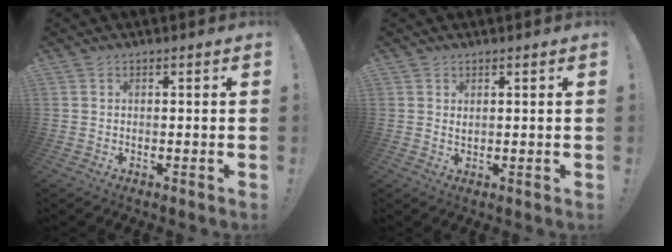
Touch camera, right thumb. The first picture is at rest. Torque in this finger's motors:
{"motor_torque": [-0.22, 0.19, -0.06, 0.34, 0.03]}